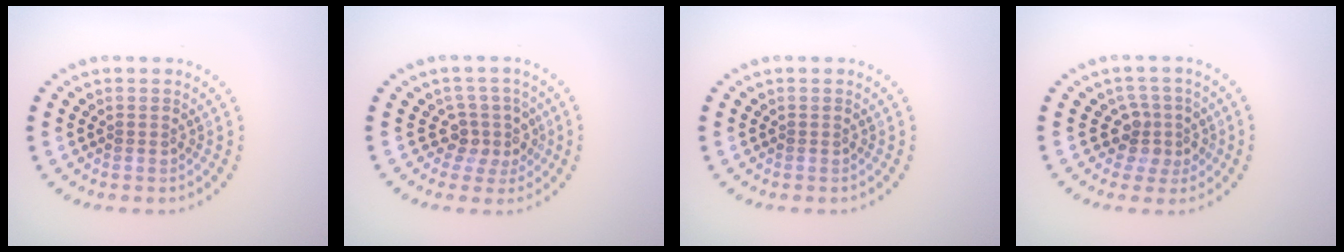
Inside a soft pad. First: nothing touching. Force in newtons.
{"total": 2.7, "press": 2.0, "slide": 1.8}
{"total": 0.0}
{"total": 2.7, "press": 2.0, "slide": 1.8}